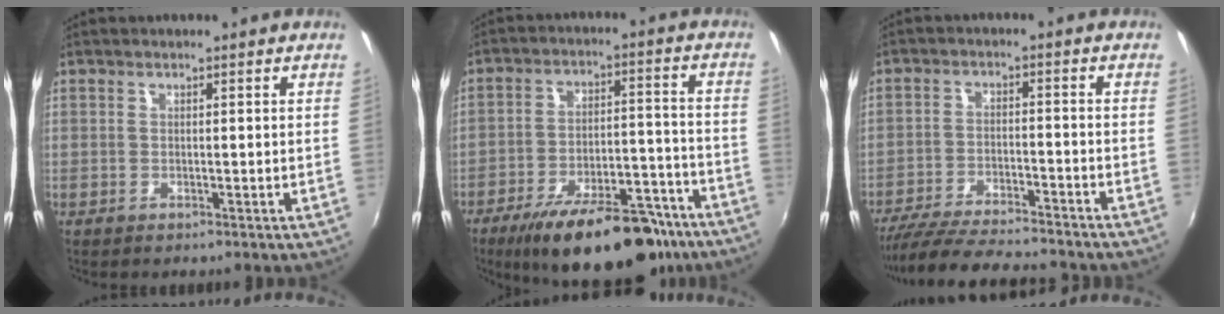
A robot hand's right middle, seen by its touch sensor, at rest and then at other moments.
{"total": 22.8, "force": [-17.2, 7.9, 12.7], "torque": [-0.204, -0.008, -0.239]}
{"total": 17.8, "force": [-15.8, 2.4, 7.8], "torque": [-0.158, -0.029, -0.248]}